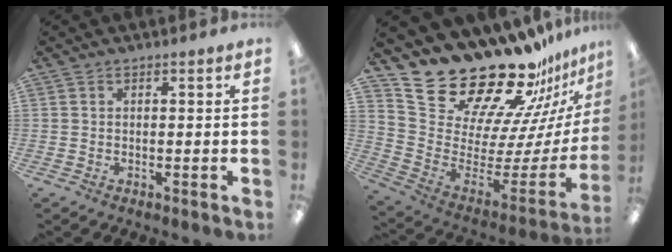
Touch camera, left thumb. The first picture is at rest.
{"total": 26.1, "force": [22.7, 9.3, 9.1], "torque": [-0.138, -0.194, 0.422]}